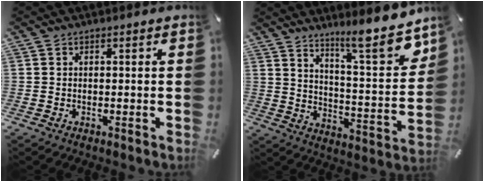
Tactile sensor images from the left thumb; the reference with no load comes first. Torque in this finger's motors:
{"motor_torque": [0.57, 0.00, 0.50, -0.68, 0.06]}